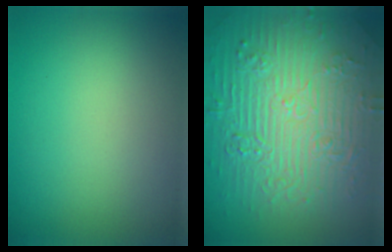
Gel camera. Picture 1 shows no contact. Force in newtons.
{"total": 11.0, "press": 7.5, "slide": 8.1}